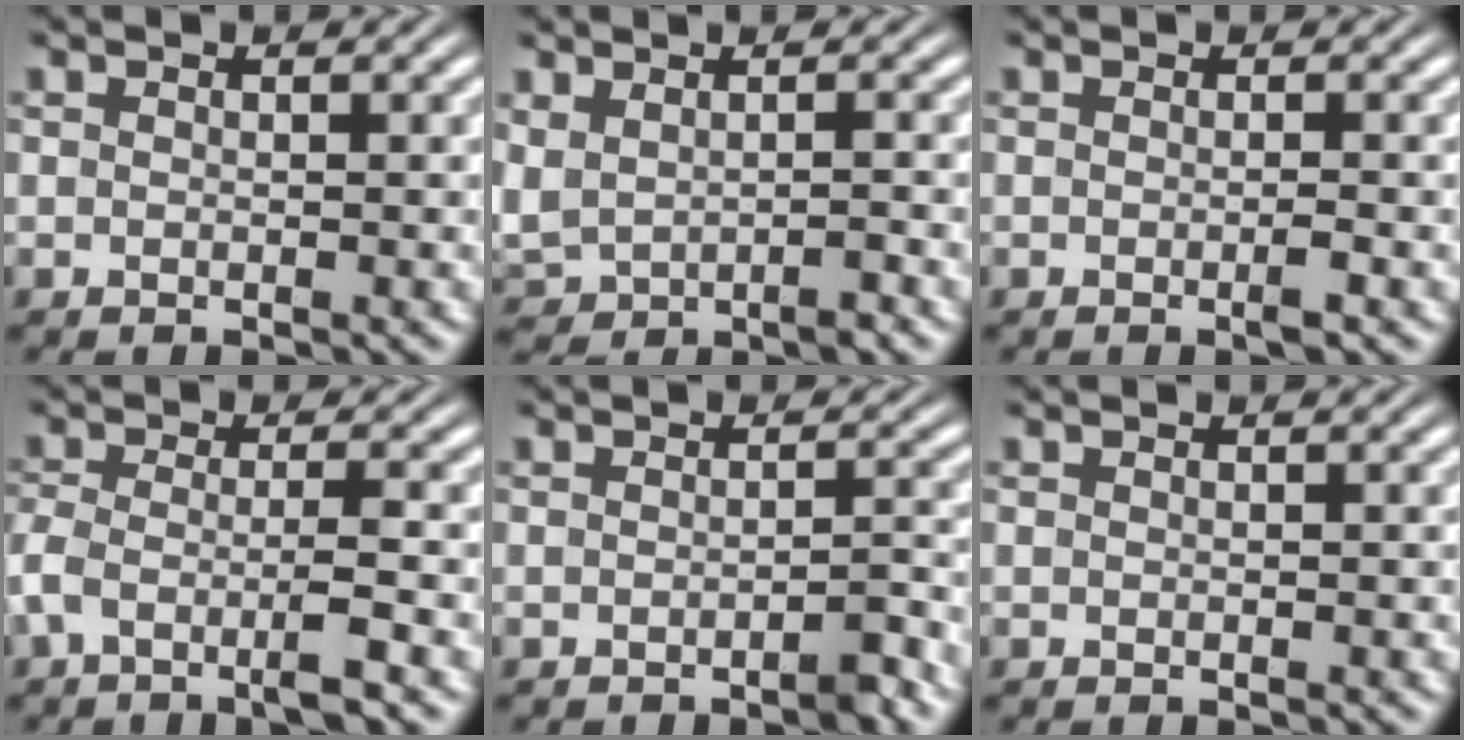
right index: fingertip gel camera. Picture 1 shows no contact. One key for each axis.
{"total": 3.7, "fx": 0.0, "fy": 3.1, "fz": 2.1, "tx": -0.069, "ty": -0.012, "tz": 0.013}
{"total": 0.8, "fx": -0.4, "fy": -0.1, "fz": 0.6, "tx": -0.009, "ty": 0.004, "tz": -0.010}
{"total": 4.1, "fx": -1.7, "fy": 1.8, "fz": 3.2, "tx": -0.077, "ty": -0.019, "tz": -0.024}
{"total": 1.4, "fx": -1.3, "fy": 0.0, "fz": 0.6, "tx": -0.009, "ty": 0.000, "tz": -0.024}
{"total": 0.0}